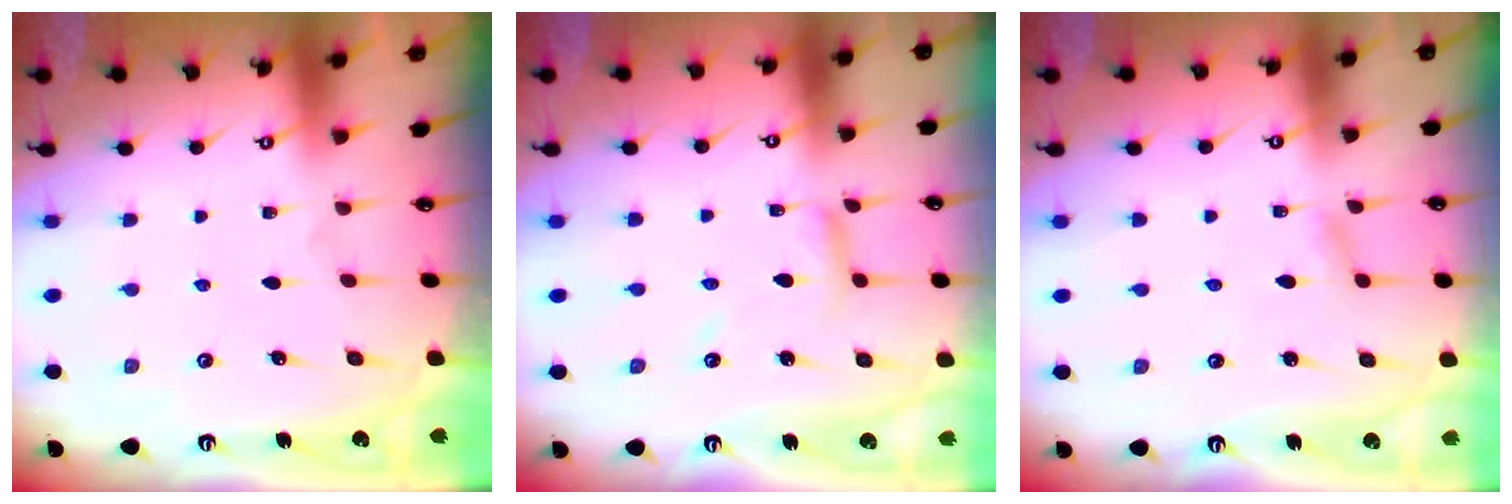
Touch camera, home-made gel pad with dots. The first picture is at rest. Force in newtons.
{"total": 5.5, "press": 5.5, "slide": 0.4}
{"total": 4.1, "press": 4.1, "slide": 0.4}